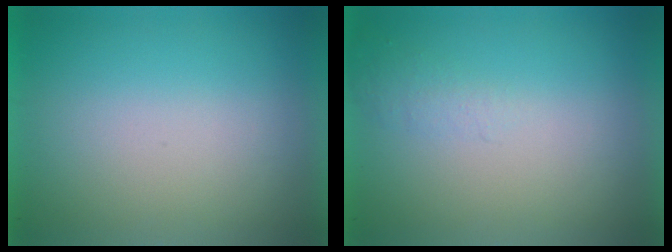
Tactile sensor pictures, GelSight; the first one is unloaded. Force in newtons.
{"total": 1.1}